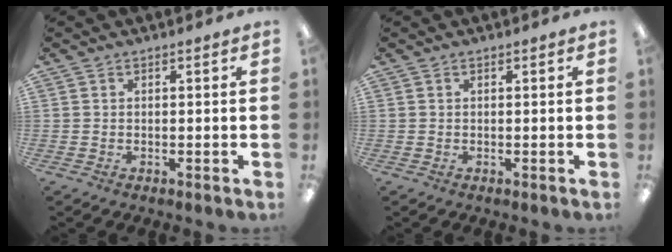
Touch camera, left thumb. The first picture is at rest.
{"total": 0.0}